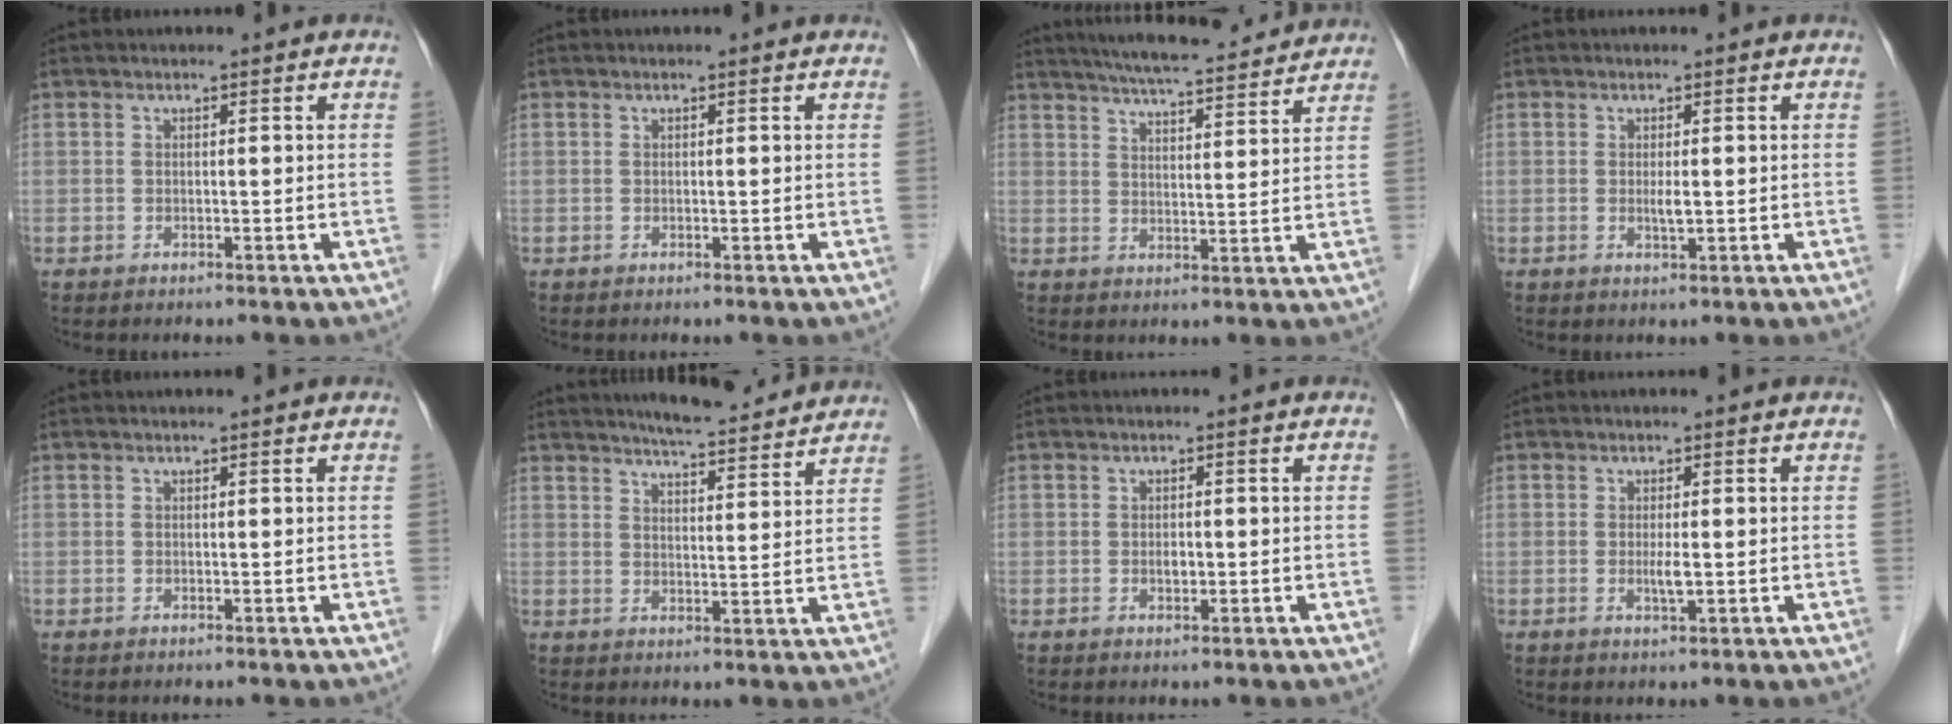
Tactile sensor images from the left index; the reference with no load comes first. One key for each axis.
{"total": 0.6, "fx": 0.6, "fy": 0.1, "fz": 0.1, "tx": -0.009, "ty": 0.007, "tz": 0.008}
{"total": 14.8, "fx": 13.4, "fy": 1.7, "fz": 6.1, "tx": -0.101, "ty": 0.018, "tz": 0.190}
{"total": 1.2, "fx": -0.1, "fy": 0.2, "fz": 1.2, "tx": -0.025, "ty": -0.006, "tz": 0.000}
{"total": 0.0}
{"total": 10.7, "fx": 9.9, "fy": 1.1, "fz": 3.9, "tx": -0.058, "ty": 0.005, "tz": 0.132}
{"total": 1.1, "fx": -0.3, "fy": 0.7, "fz": 0.8, "tx": -0.015, "ty": -0.003, "tz": -0.004}
{"total": 1.7, "fx": -0.2, "fy": 0.2, "fz": 1.7, "tx": -0.035, "ty": -0.007, "tz": -0.003}